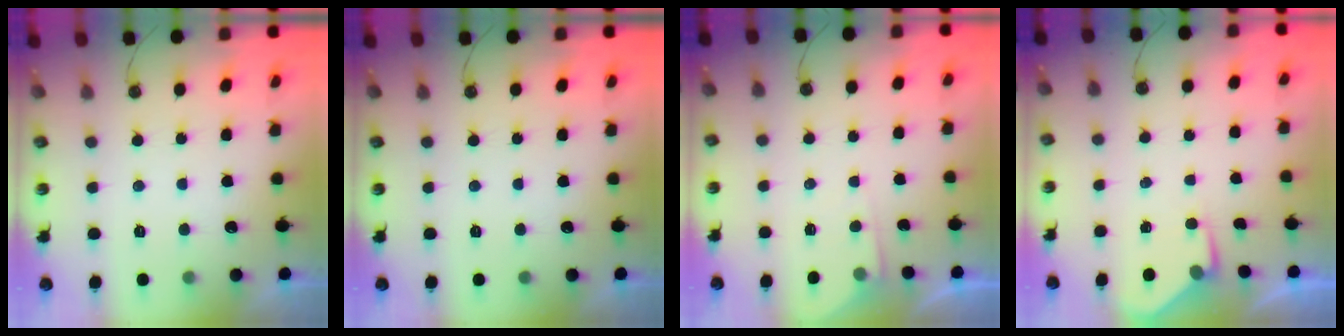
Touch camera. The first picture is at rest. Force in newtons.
{"total": 0.0}
{"total": 2.7, "press": 2.7, "slide": 0.4}
{"total": 3.5, "press": 3.5, "slide": 0.5}